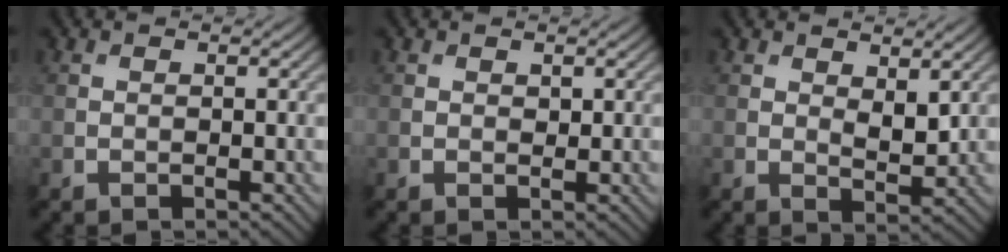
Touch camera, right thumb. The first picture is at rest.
{"total": 0.6, "force": [0.3, 0.4, 0.3], "torque": [-0.004, -0.002, 0.005]}
{"total": 3.4, "force": [1.3, 1.6, 2.7], "torque": [-0.050, -0.007, 0.027]}